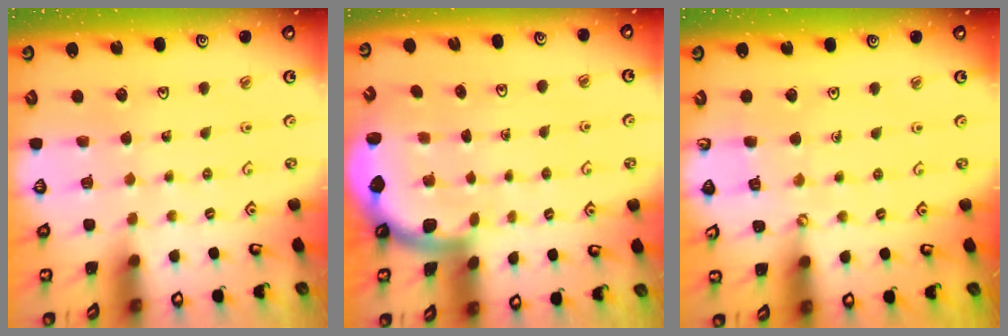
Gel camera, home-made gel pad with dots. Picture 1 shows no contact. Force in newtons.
{"total": 1.8, "press": 1.8, "slide": 0.3}
{"total": 3.7, "press": 3.7, "slide": 0.5}